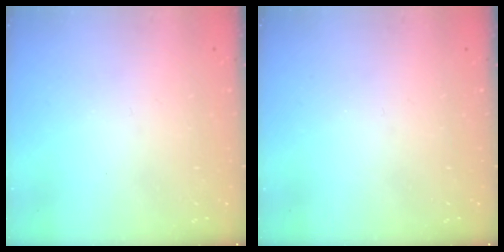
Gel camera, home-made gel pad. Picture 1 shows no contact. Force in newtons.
{"total": 0.0}